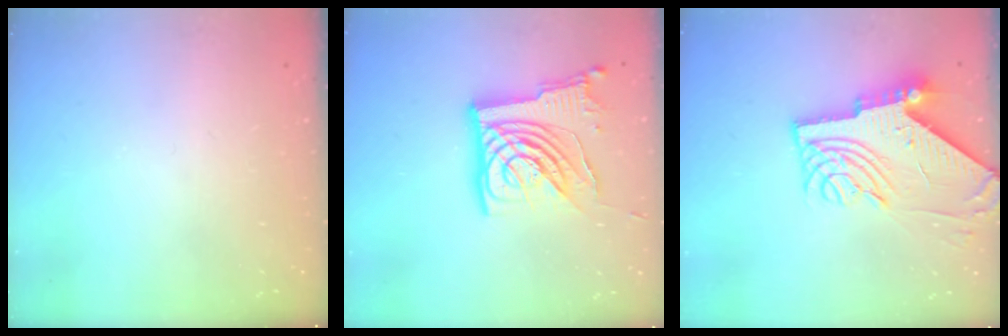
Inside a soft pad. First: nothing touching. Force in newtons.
{"total": 16.4, "press": 16.2, "slide": 2.5}
{"total": 13.6, "press": 13.5, "slide": 1.3}